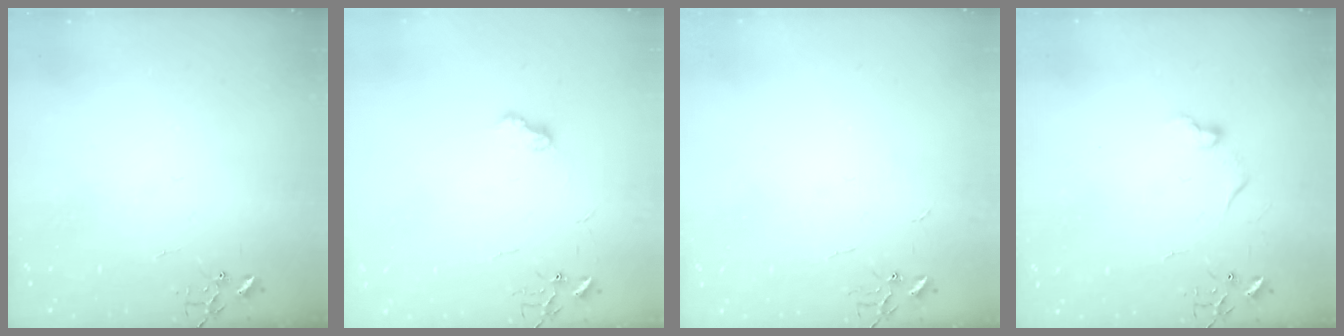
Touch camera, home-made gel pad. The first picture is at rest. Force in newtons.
{"total": 6.4, "press": 6.4, "slide": 0.8}
{"total": 2.2, "press": 2.2, "slide": 0.3}
{"total": 6.3, "press": 6.3, "slide": 0.5}